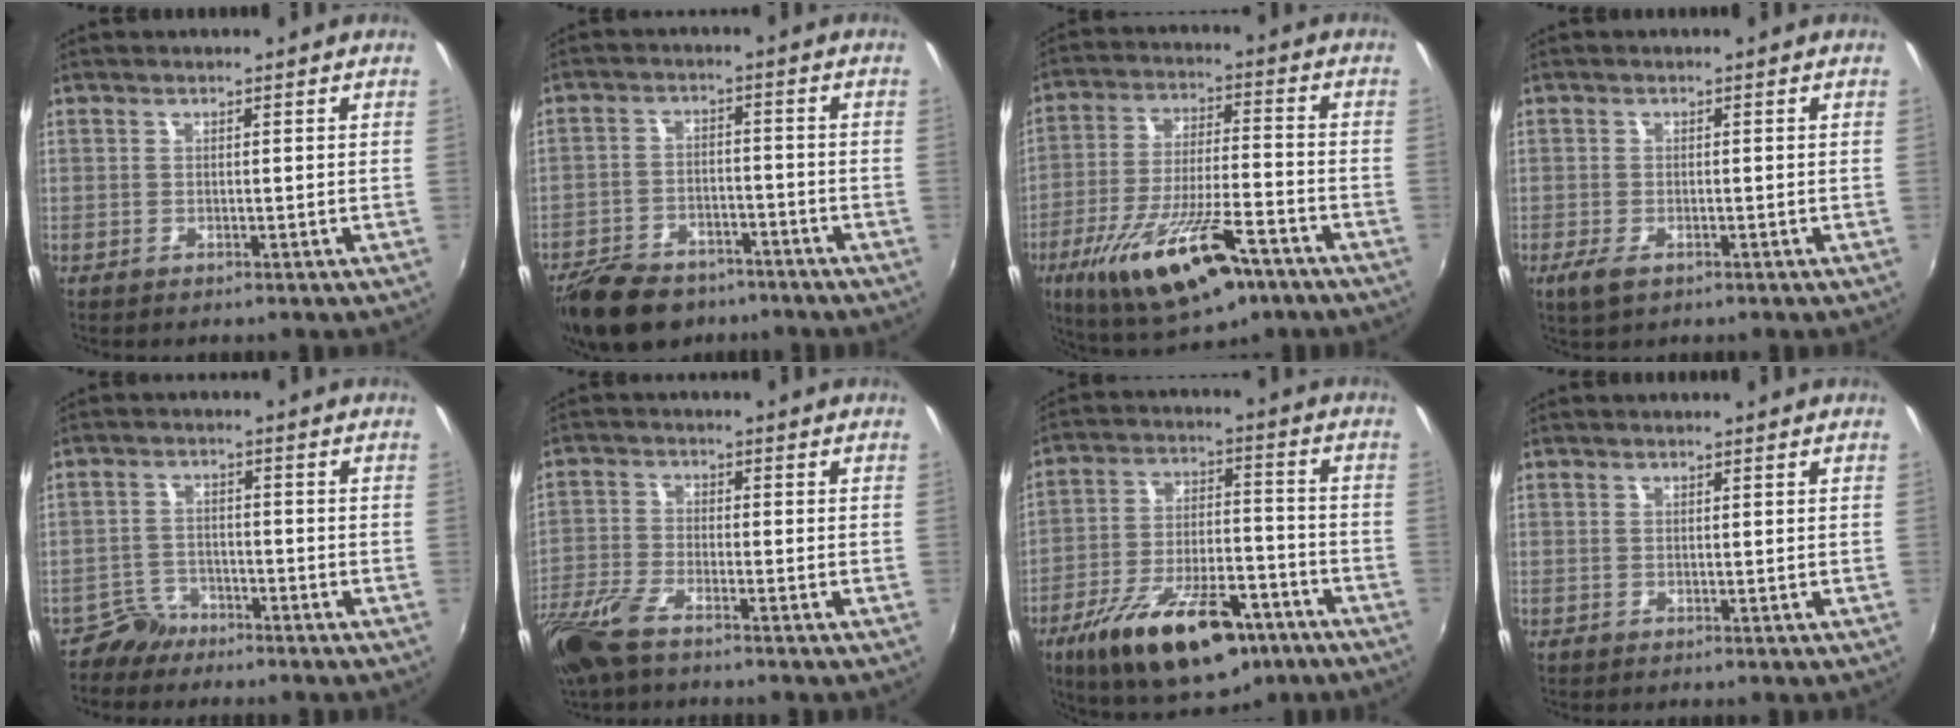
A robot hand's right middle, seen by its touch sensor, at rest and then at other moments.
{"total": 14.9, "force": [-11.1, 7.3, 6.8], "torque": [-0.160, -0.012, -0.178]}
{"total": 20.0, "force": [-11.4, 6.6, 15.1], "torque": [-0.289, -0.042, -0.184]}
{"total": 5.3, "force": [-3.1, 1.9, 3.8], "torque": [-0.090, -0.019, -0.059]}
{"total": 1.6, "force": [-1.5, 0.5, -0.2], "torque": [0.000, 0.000, -0.031]}
{"total": 8.6, "force": [-6.4, 2.3, 5.2], "torque": [-0.130, -0.022, -0.134]}
{"total": 21.9, "force": [-13.3, 9.2, 14.7], "torque": [-0.263, -0.020, -0.203]}
{"total": 0.0}